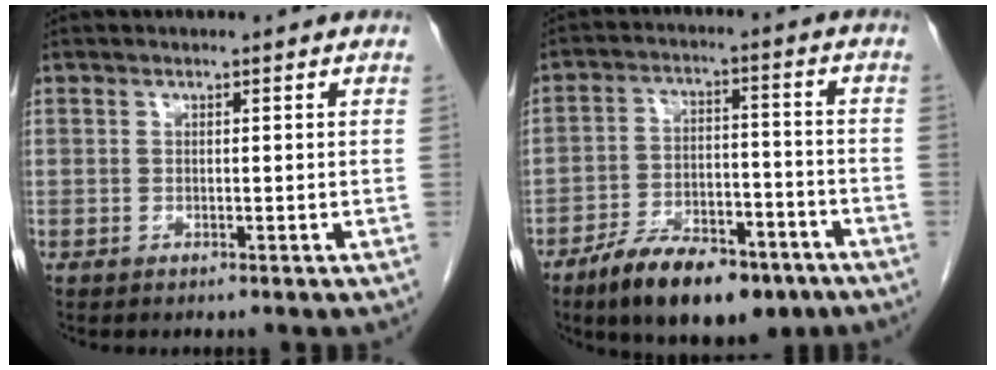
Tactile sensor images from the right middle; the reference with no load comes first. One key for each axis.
{"total": 13.6, "fx": -9.4, "fy": 5.4, "fz": 8.2, "tx": -0.126, "ty": 0.001, "tz": -0.153}